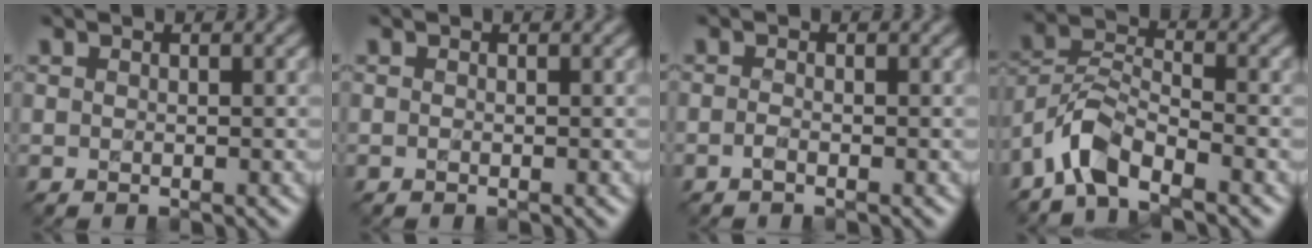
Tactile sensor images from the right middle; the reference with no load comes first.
{"total": 0.0}
{"total": 0.7, "force": [-0.4, 0.2, 0.5], "torque": [-0.011, -0.001, -0.009]}
{"total": 4.6, "force": [-3.5, 1.6, 2.5], "torque": [-0.045, 0.004, -0.080]}